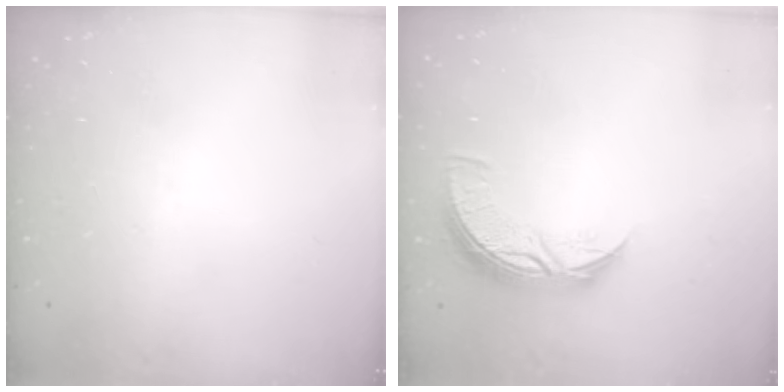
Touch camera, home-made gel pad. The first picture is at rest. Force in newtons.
{"total": 8.2, "press": 8.2, "slide": 0.0}